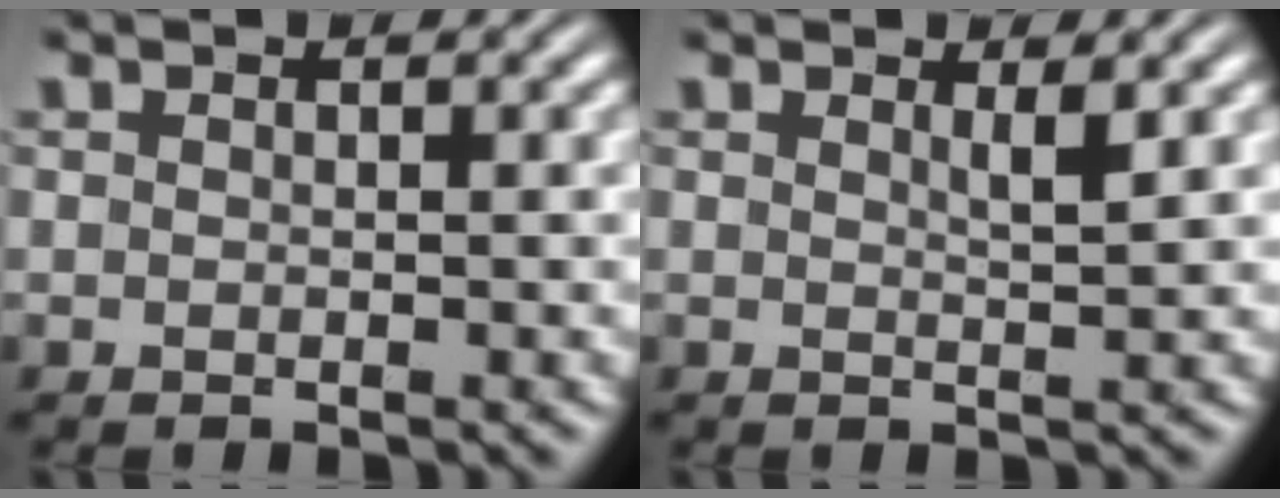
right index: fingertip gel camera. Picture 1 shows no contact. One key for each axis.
{"total": 1.3, "fx": 0.8, "fy": -0.3, "fz": 0.9, "tx": -0.011, "ty": -0.012, "tz": 0.017}